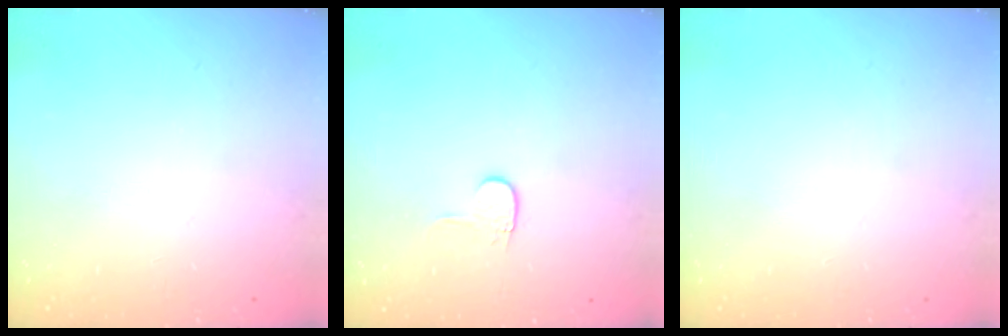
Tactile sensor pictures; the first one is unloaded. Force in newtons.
{"total": 3.9, "press": 3.9, "slide": 0.4}
{"total": 0.0}